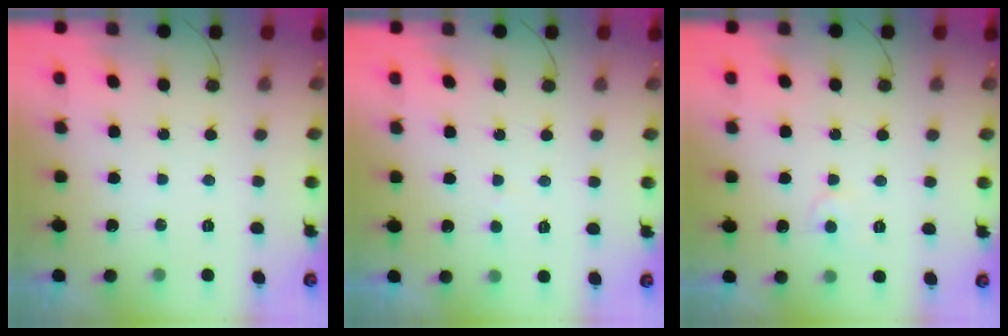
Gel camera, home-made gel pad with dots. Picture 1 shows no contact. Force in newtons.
{"total": 2.1, "press": 2.1, "slide": 0.2}
{"total": 4.7, "press": 4.7, "slide": 0.4}